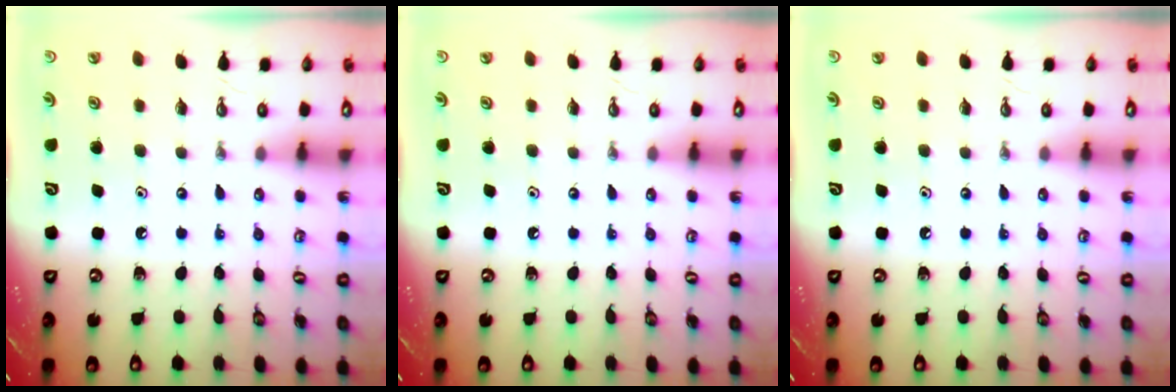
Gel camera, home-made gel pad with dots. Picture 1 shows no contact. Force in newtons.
{"total": 0.0}
{"total": 0.0}